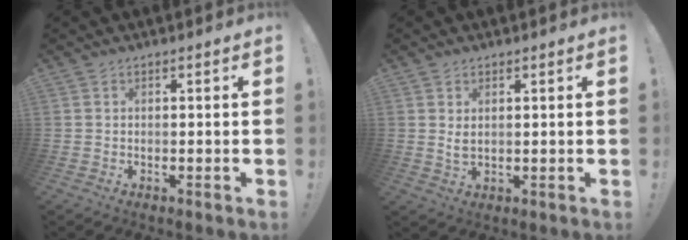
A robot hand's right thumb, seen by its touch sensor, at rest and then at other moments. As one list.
[{"total": 2.7, "force": [1.0, 1.2, 2.2], "torque": [-0.036, -0.003, 0.018]}]